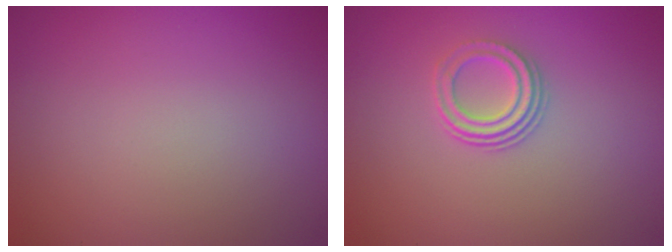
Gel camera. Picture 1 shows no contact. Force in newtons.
{"total": 2.8, "press": 2.2, "slide": 1.8}